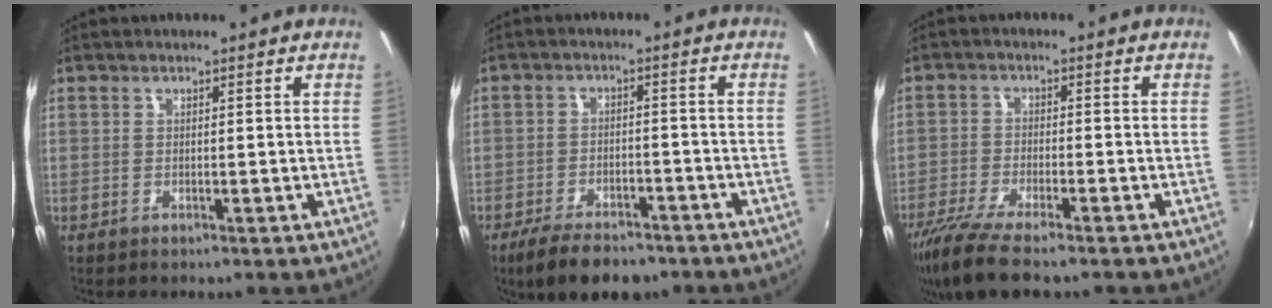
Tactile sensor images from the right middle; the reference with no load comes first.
{"total": 10.3, "force": [-7.9, 4.1, 5.2], "torque": [-0.117, -0.011, -0.125]}
{"total": 10.0, "force": [-7.8, 1.9, 6.0], "torque": [-0.142, -0.037, -0.144]}